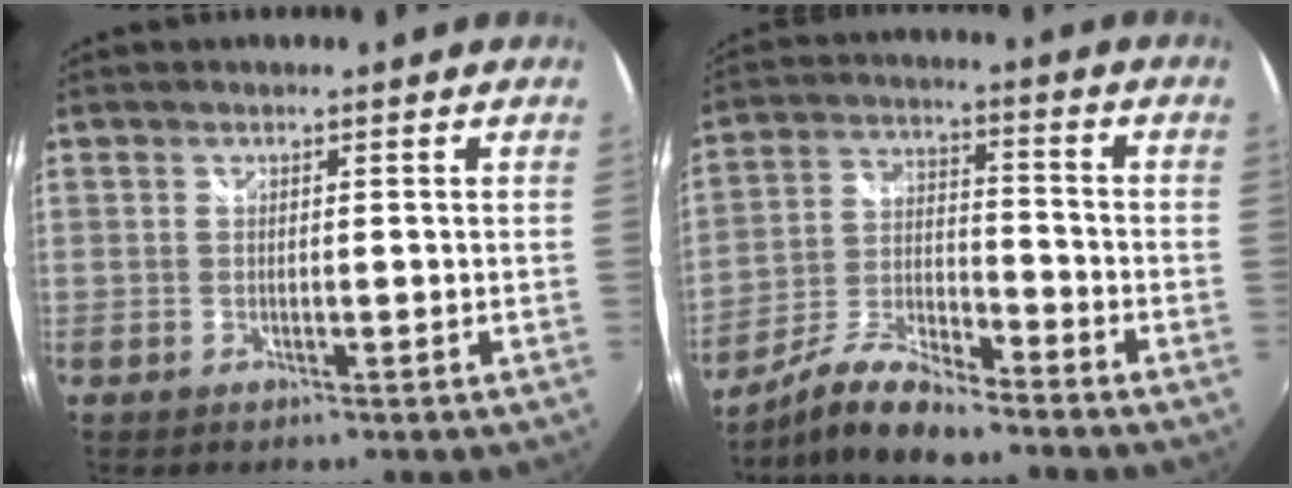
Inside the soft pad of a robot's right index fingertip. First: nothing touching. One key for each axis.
{"total": 9.5, "fx": -8.3, "fy": 1.3, "fz": 4.4, "tx": -0.097, "ty": 0.012, "tz": -0.164}